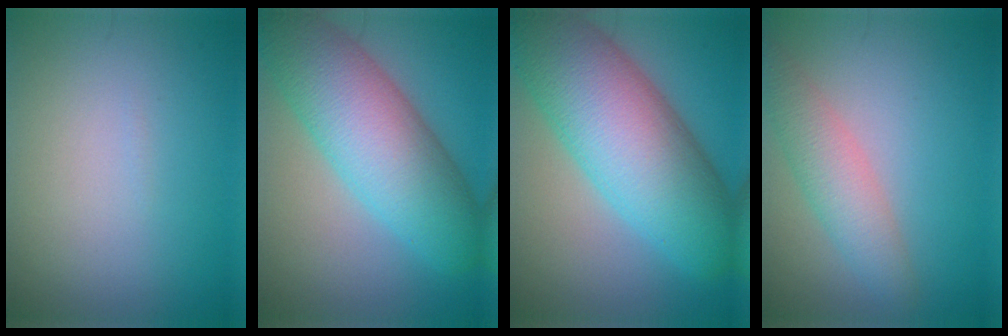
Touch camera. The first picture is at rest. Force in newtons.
{"total": 10.0, "press": 10.0, "slide": 0.3}
{"total": 12.9, "press": 12.9, "slide": 0.5}
{"total": 3.5, "press": 3.5, "slide": 0.2}